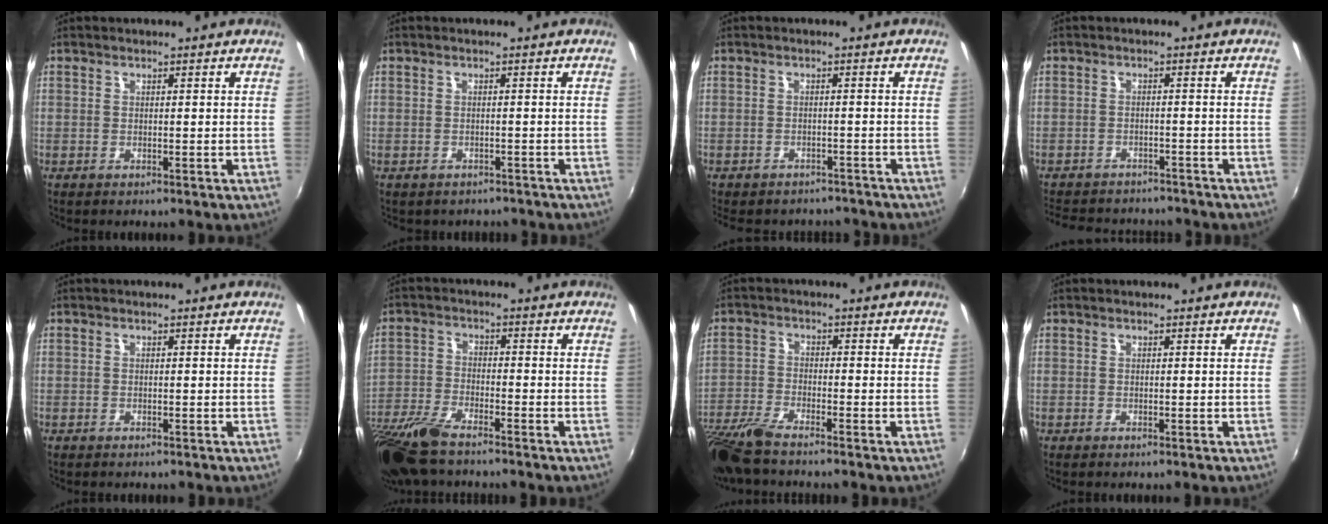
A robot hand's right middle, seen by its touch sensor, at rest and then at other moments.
{"total": 3.2, "force": [-2.7, 1.5, 1.0], "torque": [-0.026, -0.015, -0.031]}
{"total": 8.7, "force": [-7.6, 3.3, 2.8], "torque": [-0.066, -0.015, -0.100]}
{"total": 12.1, "force": [-10.5, 4.3, 4.1], "torque": [-0.102, -0.001, -0.150]}
{"total": 0.0}
{"total": 12.2, "force": [-9.6, 3.1, 6.9], "torque": [-0.166, -0.030, -0.191]}
{"total": 8.6, "force": [-7.2, 1.3, 4.6], "torque": [-0.115, -0.025, -0.144]}
{"total": 0.0}